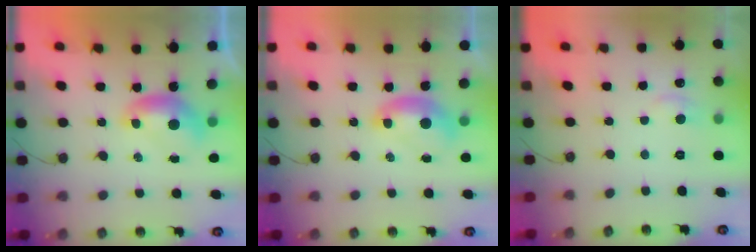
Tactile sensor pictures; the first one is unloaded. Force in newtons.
{"total": 1.7, "press": 1.6, "slide": 0.3}
{"total": 0.9, "press": 0.4, "slide": 0.8}